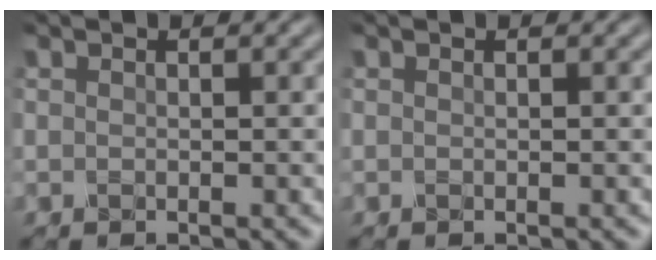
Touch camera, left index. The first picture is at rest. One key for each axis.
{"total": 0.0}